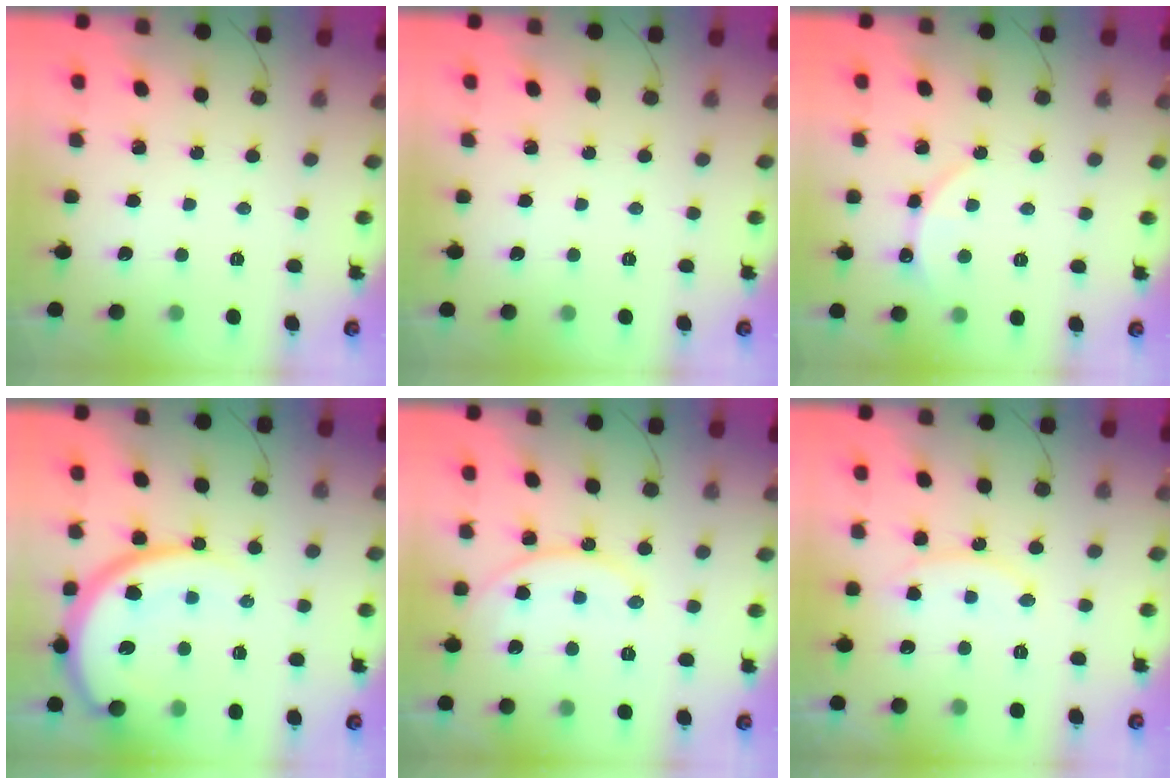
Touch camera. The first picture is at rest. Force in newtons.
{"total": 0.0}
{"total": 2.9, "press": 2.9, "slide": 0.3}
{"total": 16.3, "press": 16.2, "slide": 1.9}
{"total": 10.5, "press": 10.5, "slide": 0.8}
{"total": 10.2, "press": 10.2, "slide": 0.6}